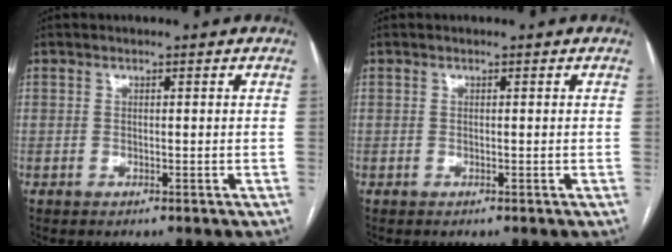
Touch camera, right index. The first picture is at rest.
{"total": 0.0}